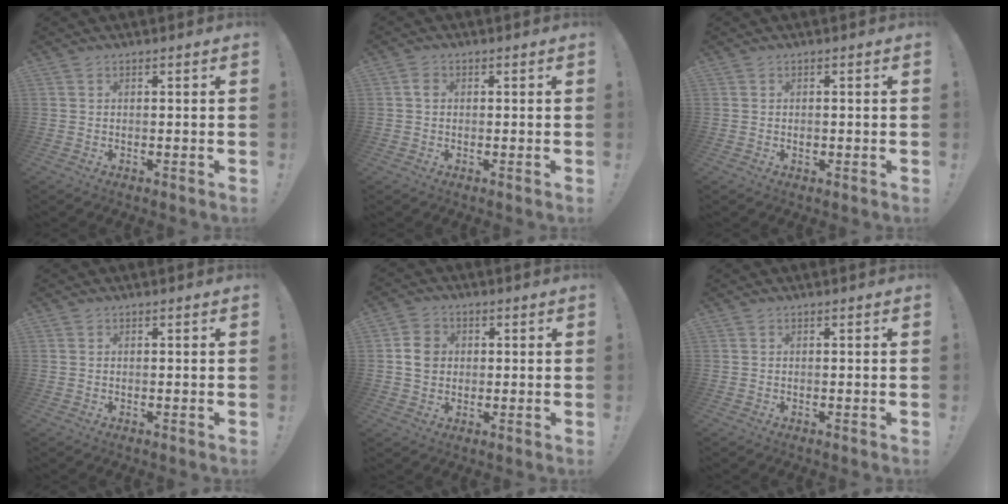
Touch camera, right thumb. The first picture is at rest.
{"total": 2.0, "force": [-0.1, 1.7, 1.0], "torque": [-0.013, 0.005, -0.004]}
{"total": 0.9, "force": [-0.3, 0.7, 0.4], "torque": [-0.005, 0.000, -0.006]}
{"total": 0.0}
{"total": 6.4, "force": [0.7, 5.6, 3.0], "torque": [-0.038, 0.007, 0.015]}
{"total": 0.0}